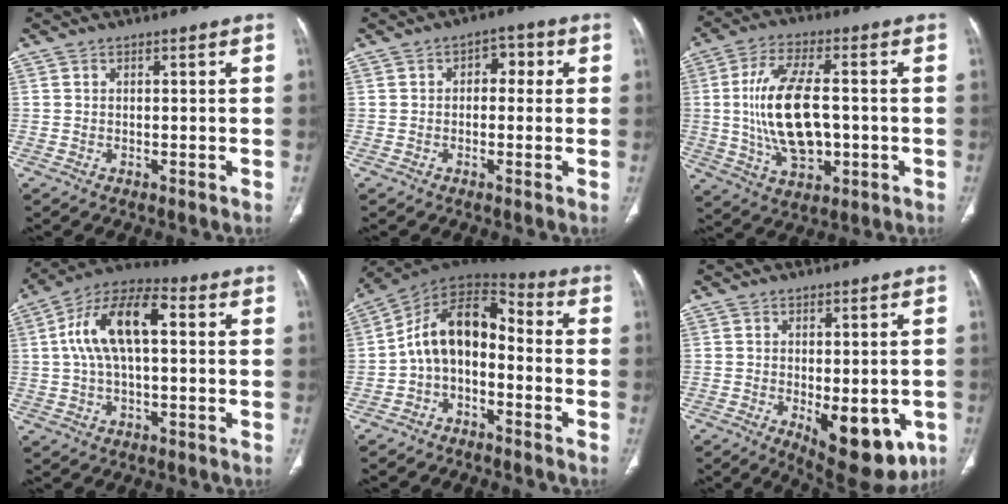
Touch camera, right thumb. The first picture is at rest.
{"total": 4.3, "force": [0.7, 2.9, 3.1], "torque": [-0.015, 0.012, 0.002]}
{"total": 15.9, "force": [-0.3, 7.8, 13.9], "torque": [-0.260, 0.004, 0.002]}
{"total": 14.1, "force": [2.2, 6.7, 12.2], "torque": [-0.228, 0.038, 0.034]}
{"total": 12.1, "force": [-2.6, 7.6, 9.0], "torque": [-0.138, 0.076, -0.057]}
{"total": 13.7, "force": [-4.4, 6.3, 11.3], "torque": [-0.127, -0.011, -0.044]}